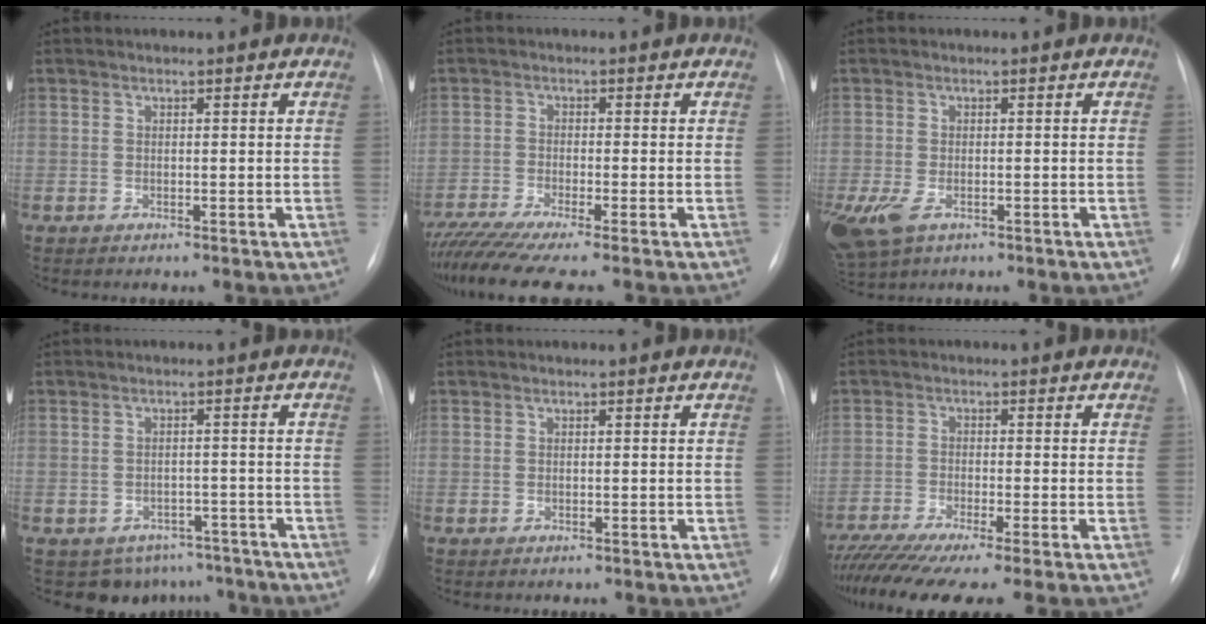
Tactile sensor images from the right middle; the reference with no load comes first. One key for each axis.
{"total": 9.1, "fx": -7.5, "fy": -0.8, "fz": 5.0, "tx": -0.089, "ty": -0.022, "tz": -0.128}
{"total": 8.8, "fx": -4.2, "fy": 5.2, "fz": 5.7, "tx": -0.148, "ty": -0.016, "tz": -0.067}
{"total": 7.9, "fx": -6.2, "fy": 4.9, "fz": 0.4, "tx": 0.011, "ty": 0.020, "tz": -0.070}
{"total": 0.0}
{"total": 11.6, "fx": -9.5, "fy": -0.5, "fz": 6.6, "tx": -0.103, "ty": -0.029, "tz": -0.154}